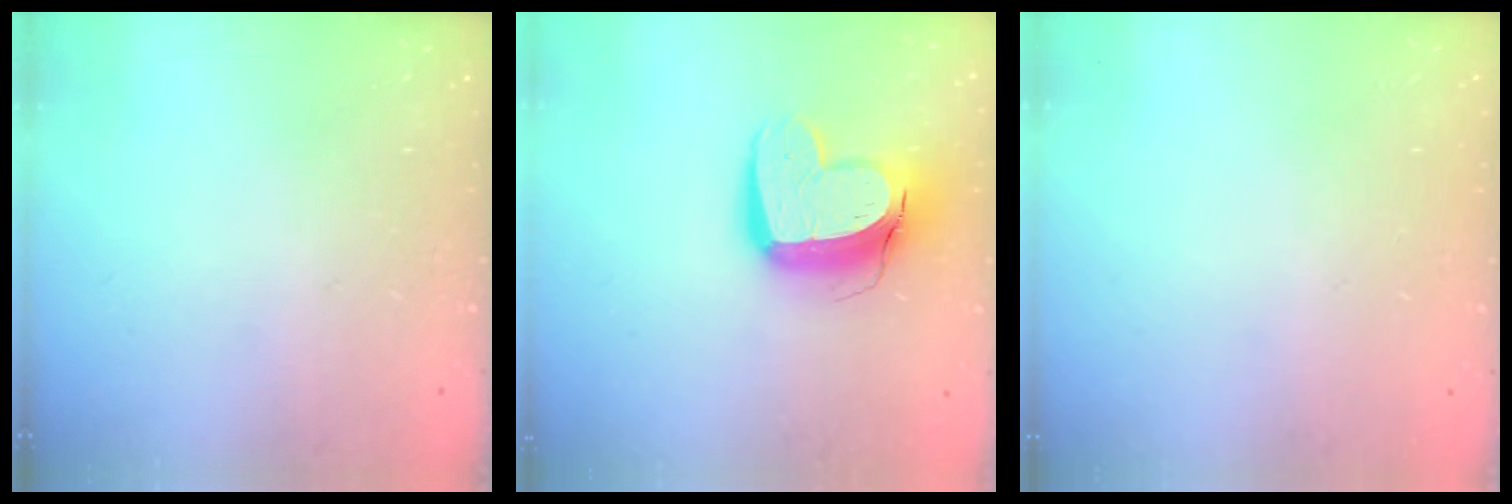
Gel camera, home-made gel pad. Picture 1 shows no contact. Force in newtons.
{"total": 13.5, "press": 13.4, "slide": 1.4}
{"total": 0.0}